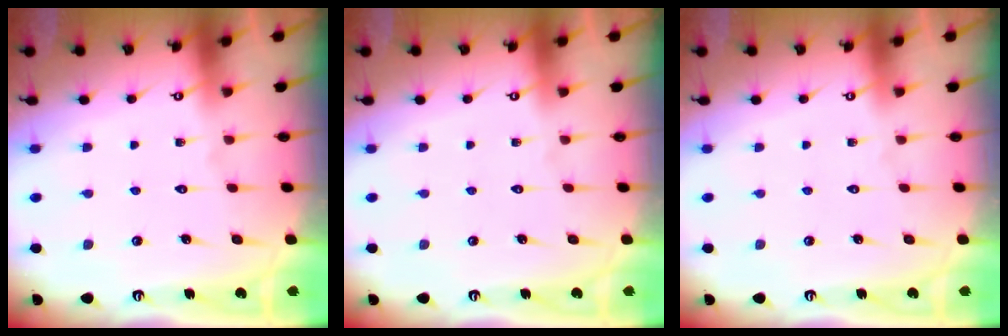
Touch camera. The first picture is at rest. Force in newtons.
{"total": 0.0}
{"total": 0.0}